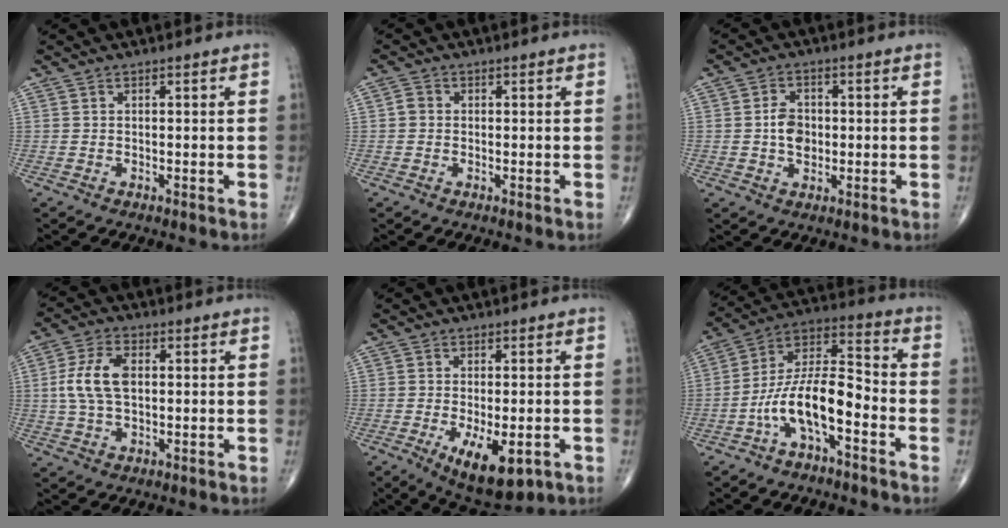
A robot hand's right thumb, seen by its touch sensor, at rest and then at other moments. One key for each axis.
{"total": 1.7, "fx": -0.1, "fy": 1.5, "fz": 0.7, "tx": -0.006, "ty": 0.004, "tz": -0.004}
{"total": 4.9, "fx": -0.2, "fy": 3.5, "fz": 3.4, "tx": -0.045, "ty": 0.003, "tz": -0.006}
{"total": 8.5, "fx": 0.8, "fy": 4.8, "fz": 6.9, "tx": -0.146, "ty": 0.010, "tz": 0.014}
{"total": 10.7, "fx": -4.1, "fy": 4.6, "fz": 8.8, "tx": -0.130, "ty": -0.009, "tz": -0.051}
{"total": 13.2, "fx": -5.2, "fy": 5.0, "fz": 11.1, "tx": -0.205, "ty": 0.067, "tz": -0.100}